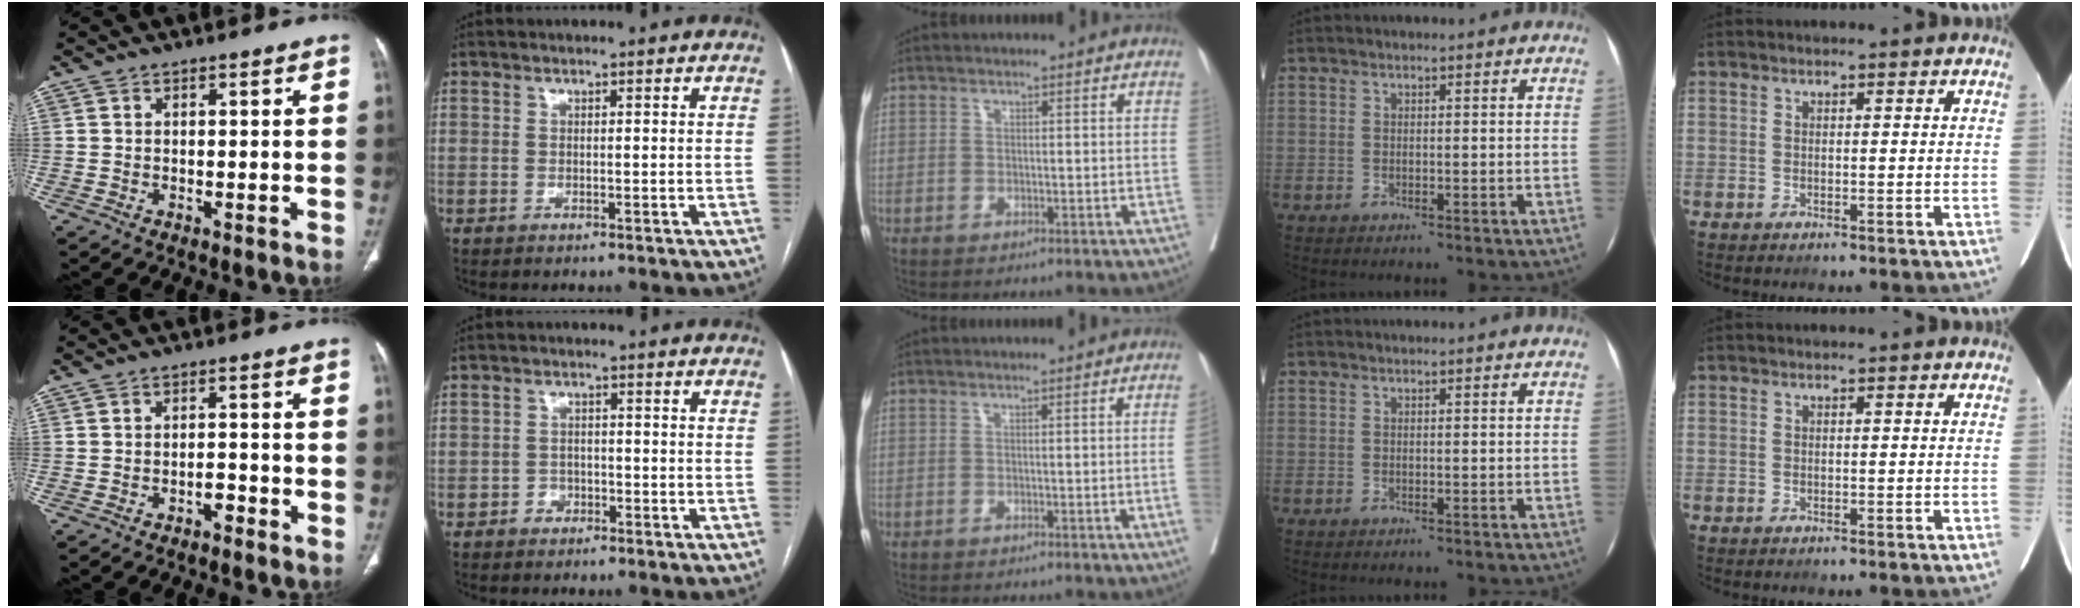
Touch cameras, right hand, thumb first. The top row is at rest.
{"thumb": {"total": 2.3, "force": [-1.5, 1.2, 1.2], "torque": [-0.015, 0.014, -0.023]}, "index": {"total": 2.0, "force": [-1.1, 1.6, 0.3], "torque": [-0.003, 0.007, -0.023]}, "middle": {"total": 2.3, "force": [-0.4, -0.5, 2.2], "torque": [-0.034, 0.001, -0.003]}}